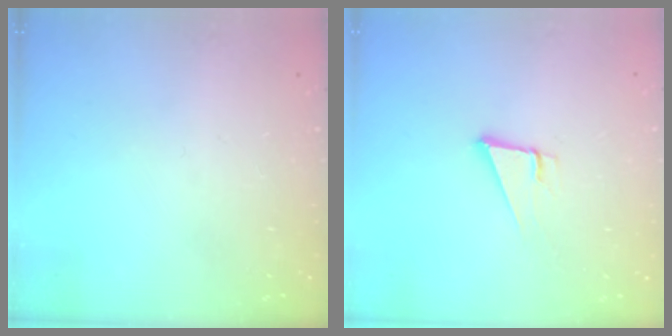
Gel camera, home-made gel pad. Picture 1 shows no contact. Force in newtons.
{"total": 5.0, "press": 4.4, "slide": 2.4}